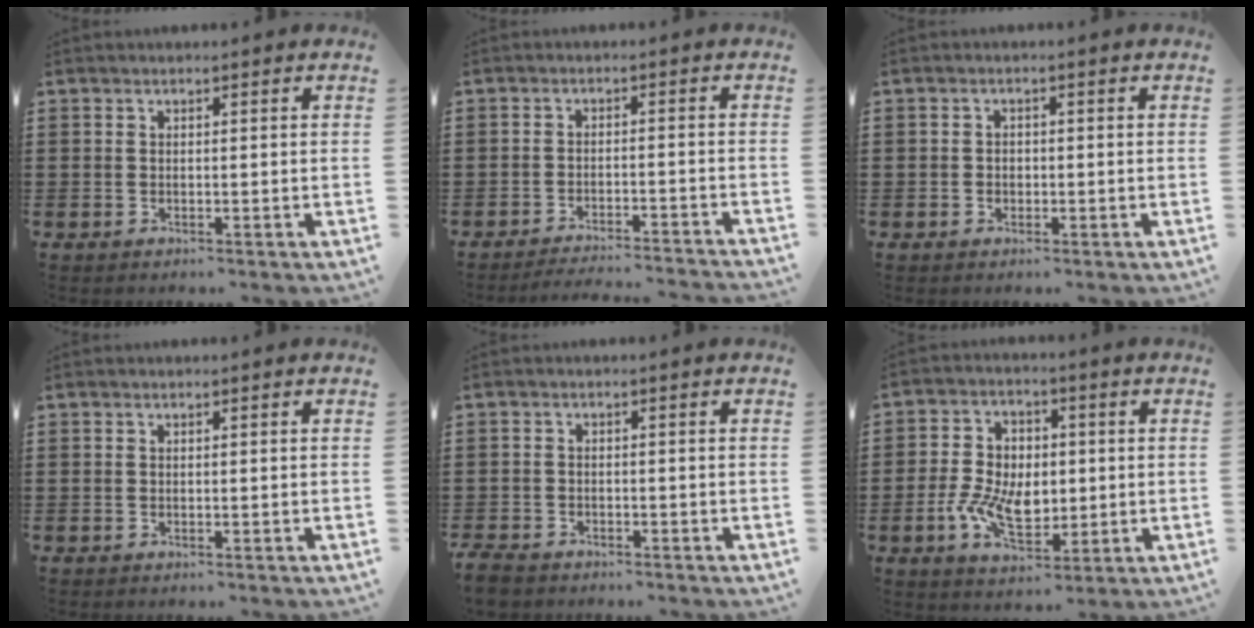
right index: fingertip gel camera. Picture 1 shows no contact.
{"total": 3.0, "force": [-2.9, -0.4, 0.6], "torque": [-0.014, -0.005, -0.060]}
{"total": 1.1, "force": [-0.3, 0.9, 0.6], "torque": [-0.015, 0.002, -0.006]}
{"total": 0.0}
{"total": 2.1, "force": [-2.0, 0.7, 0.3], "torque": [-0.015, 0.002, -0.045]}
{"total": 8.8, "force": [-1.2, 5.9, 6.4], "torque": [-0.144, 0.012, -0.024]}